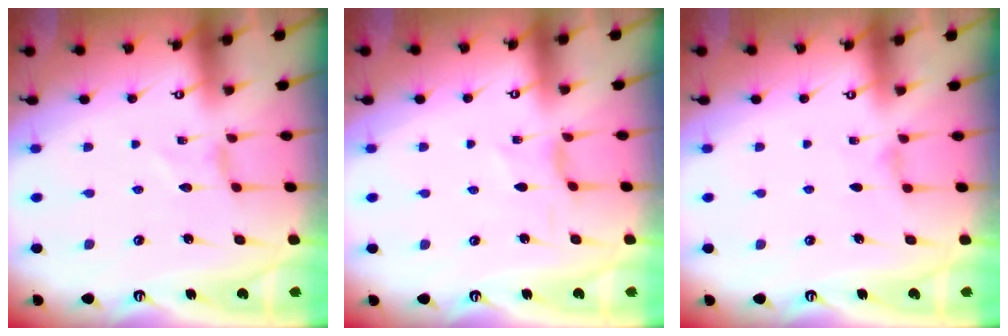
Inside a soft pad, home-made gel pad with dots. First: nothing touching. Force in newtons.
{"total": 2.2, "press": 2.2, "slide": 0.2}
{"total": 0.9, "press": 0.8, "slide": 0.4}